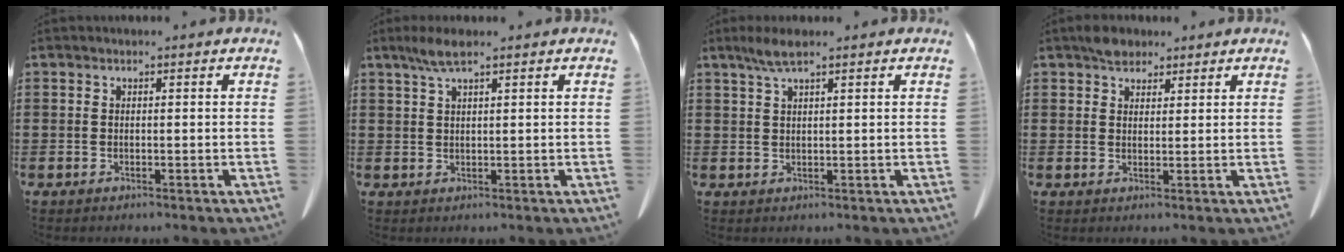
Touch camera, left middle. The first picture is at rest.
{"total": 3.3, "force": [2.1, 0.5, 2.6], "torque": [-0.055, 0.001, 0.038]}
{"total": 3.1, "force": [2.1, 0.4, 2.3], "torque": [-0.050, 0.001, 0.037]}
{"total": 3.3, "force": [2.7, 1.6, 0.9], "torque": [-0.017, 0.002, 0.052]}